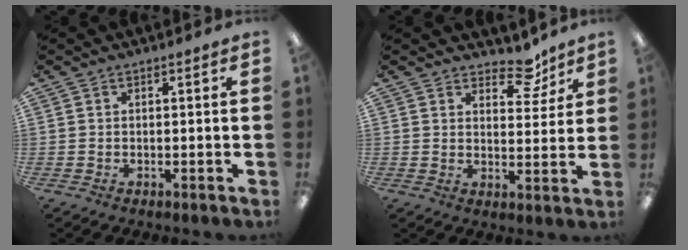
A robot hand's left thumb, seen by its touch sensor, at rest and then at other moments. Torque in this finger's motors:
{"motor_torque": [-0.05, -0.09, -0.31, -0.05, -0.01]}